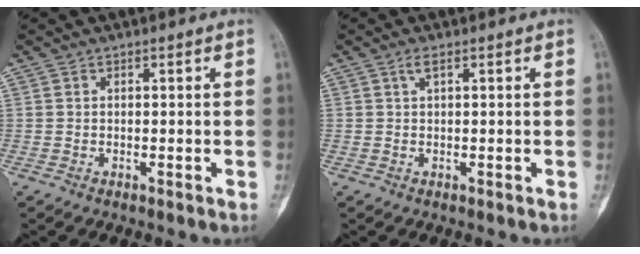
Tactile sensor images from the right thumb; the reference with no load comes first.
{"total": 1.3, "force": [0.6, 0.3, 1.1], "torque": [-0.028, 0.008, 0.013]}